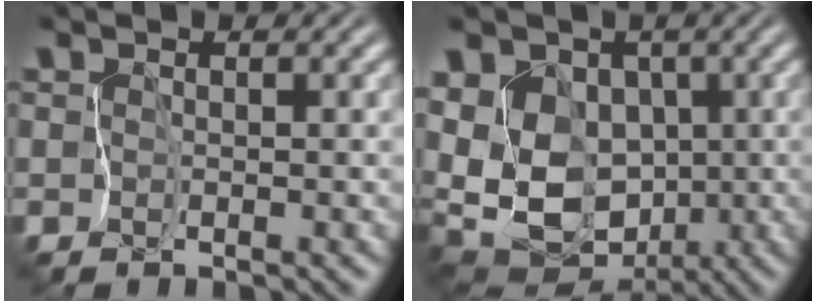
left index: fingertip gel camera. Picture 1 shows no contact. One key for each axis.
{"total": 12.7, "fx": 0.5, "fy": 9.6, "fz": 8.4, "tx": -0.170, "ty": 0.008, "tz": -0.011}